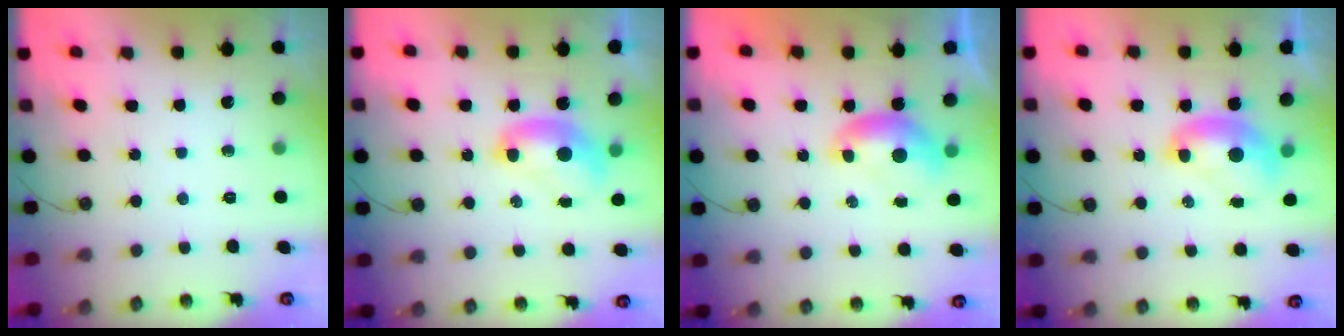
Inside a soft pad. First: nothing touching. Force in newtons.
{"total": 2.7, "press": 2.6, "slide": 0.6}
{"total": 0.0}
{"total": 1.8, "press": 1.8, "slide": 0.0}